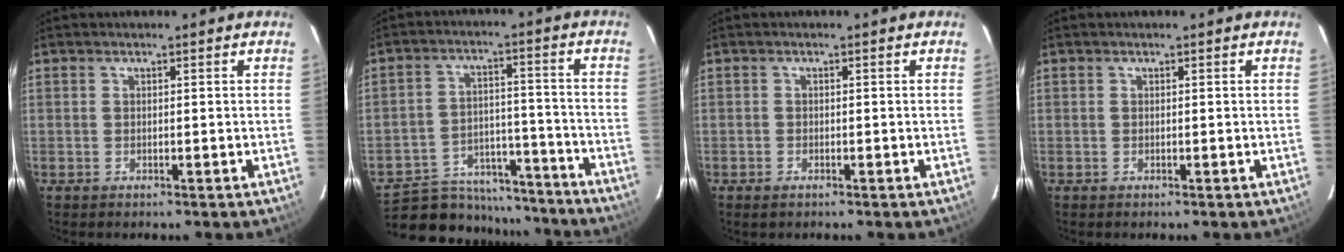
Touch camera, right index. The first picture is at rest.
{"total": 19.6, "force": [-16.5, 8.9, 5.9], "torque": [-0.137, 0.028, -0.220]}
{"total": 1.0, "force": [-0.8, 0.6, 0.3], "torque": [-0.005, -0.005, -0.016]}
{"total": 0.0}